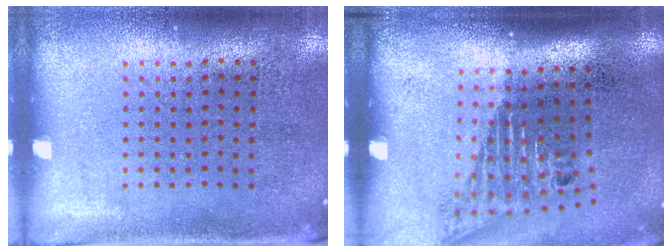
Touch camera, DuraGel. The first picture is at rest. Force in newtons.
{"total": 1.6, "press": 1.2, "slide": 1.1}